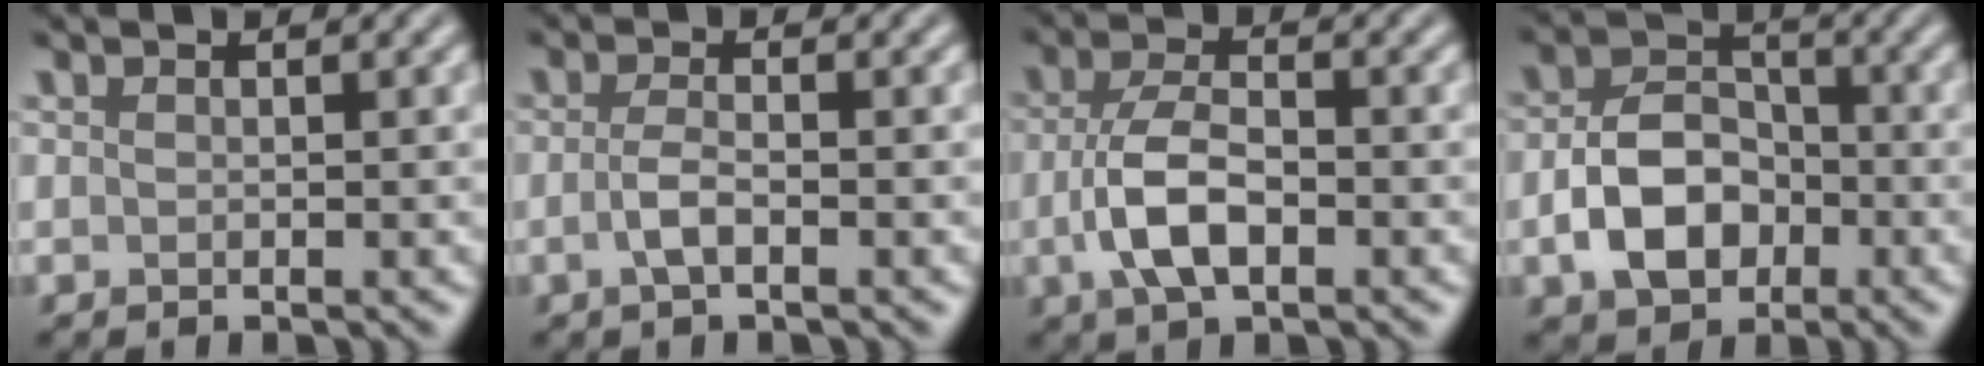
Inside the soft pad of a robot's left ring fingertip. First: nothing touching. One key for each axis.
{"total": 1.9, "fx": -0.6, "fy": 0.6, "fz": 1.7, "tx": -0.037, "ty": 0.000, "tz": -0.016}
{"total": 4.9, "fx": -1.3, "fy": 2.3, "fz": 4.1, "tx": -0.088, "ty": 0.001, "tz": -0.028}
{"total": 6.0, "fx": -1.8, "fy": 4.2, "fz": 3.9, "tx": -0.068, "ty": 0.002, "tz": -0.036}